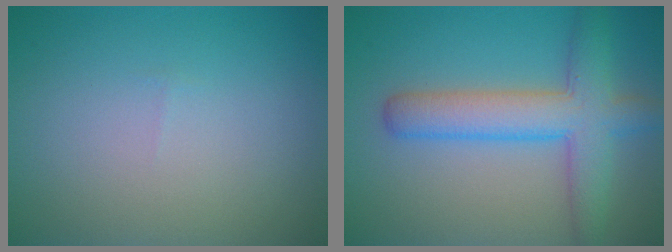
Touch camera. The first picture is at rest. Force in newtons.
{"total": 5.9, "press": 5.9, "slide": 0.3}